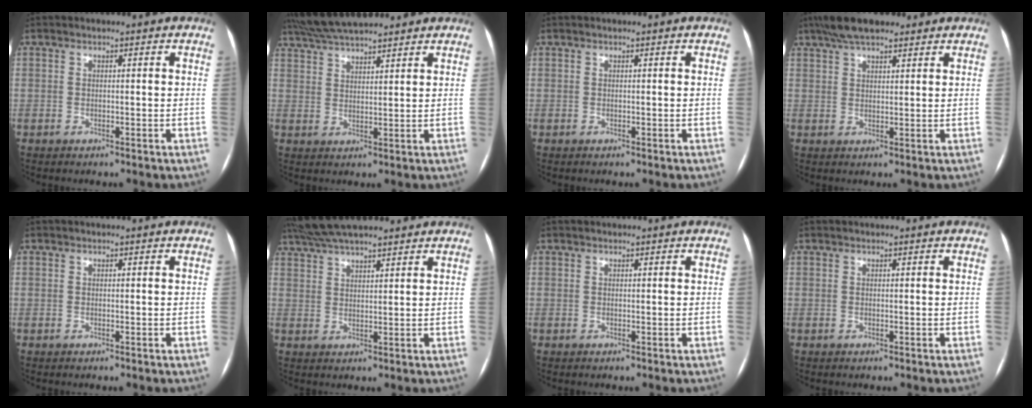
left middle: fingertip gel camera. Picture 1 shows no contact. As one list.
[{"total": 10.2, "force": [9.0, 1.6, 4.5], "torque": [-0.081, 0.034, 0.153]}, {"total": 0.0}, {"total": 8.3, "force": [6.3, 2.5, 4.8], "torque": [-0.085, 0.033, 0.108]}, {"total": 0.0}, {"total": 11.7, "force": [10.2, 2.0, 5.5], "torque": [-0.097, 0.040, 0.170]}, {"total": 0.7, "force": [0.7, 0.1, 0.2], "torque": [-0.008, 0.017, 0.015]}, {"total": 0.6, "force": [0.5, 0.1, 0.2], "torque": [-0.007, 0.016, 0.013]}]